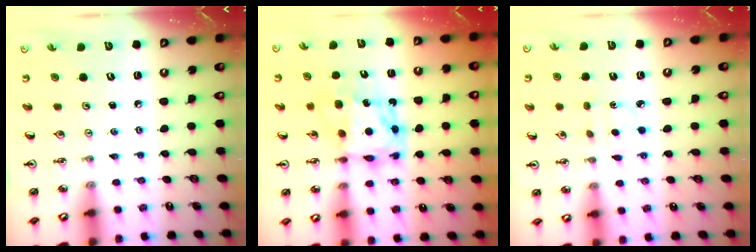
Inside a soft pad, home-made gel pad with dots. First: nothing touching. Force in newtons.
{"total": 7.0, "press": 7.0, "slide": 0.8}
{"total": 2.9, "press": 2.9, "slide": 0.5}